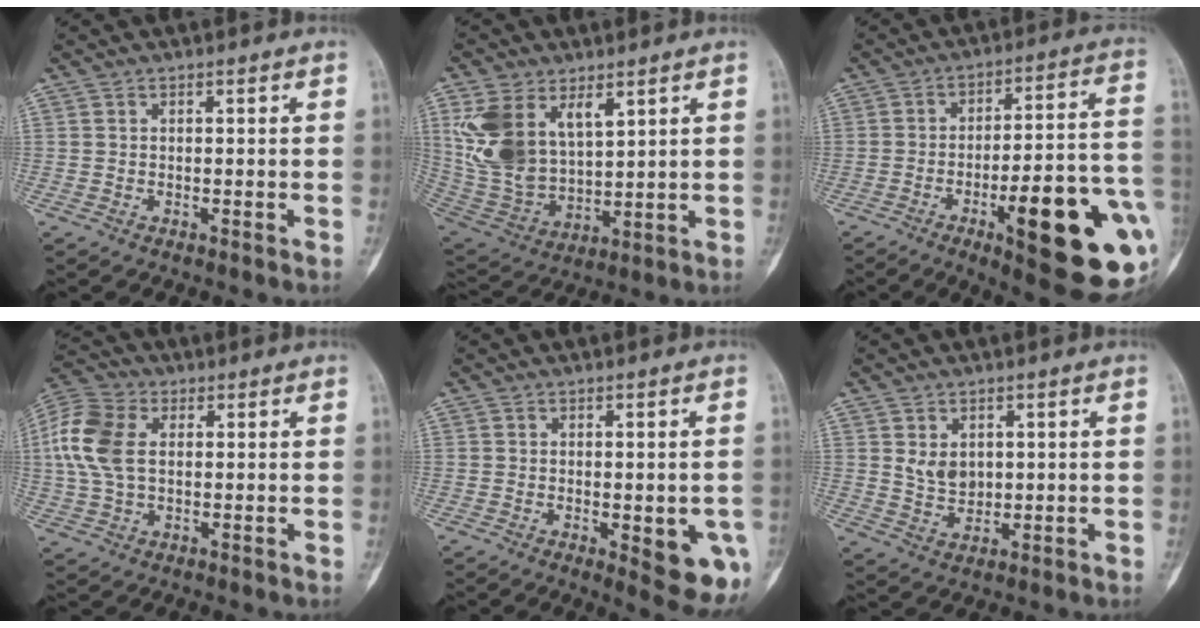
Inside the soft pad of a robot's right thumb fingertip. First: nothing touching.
{"total": 15.5, "force": [6.6, 9.3, 10.6], "torque": [-0.198, -0.022, 0.152]}
{"total": 25.2, "force": [-8.1, 6.6, 22.9], "torque": [-0.253, 0.019, -0.099]}
{"total": 12.0, "force": [2.0, 7.6, 9.0], "torque": [-0.203, 0.017, 0.036]}
{"total": 10.0, "force": [-2.8, 3.4, 9.0], "torque": [-0.092, -0.008, -0.024]}
{"total": 4.6, "force": [1.3, 3.4, 2.7], "torque": [-0.034, -0.014, 0.031]}